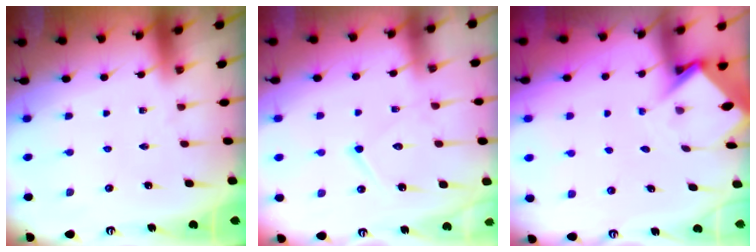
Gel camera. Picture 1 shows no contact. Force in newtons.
{"total": 11.7, "press": 11.7, "slide": 1.0}
{"total": 3.7, "press": 3.7, "slide": 0.3}